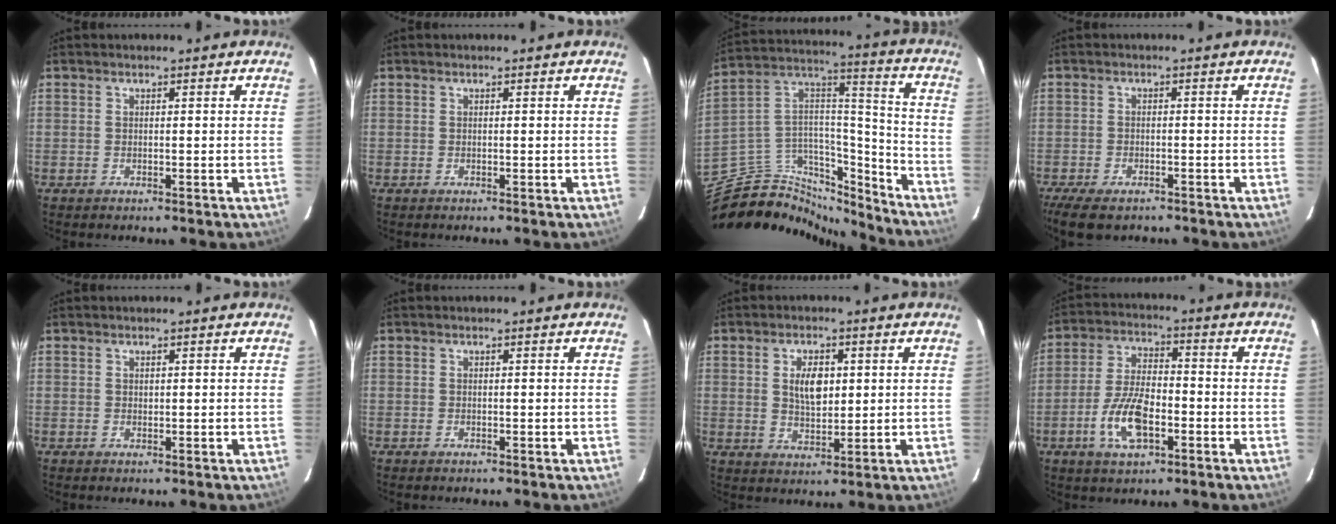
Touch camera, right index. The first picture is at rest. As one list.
[{"total": 0.0}, {"total": 21.9, "force": [-18.5, 8.9, 7.6], "torque": [-0.154, 0.068, -0.300]}, {"total": 8.0, "force": [-6.0, 3.4, 4.1], "torque": [-0.105, -0.025, -0.106]}, {"total": 0.0}, {"total": 0.0}, {"total": 6.0, "force": [1.3, 3.2, 4.9], "torque": [-0.085, 0.004, 0.027]}, {"total": 10.5, "force": [-4.0, 4.7, 8.5], "torque": [-0.175, 0.001, -0.071]}]